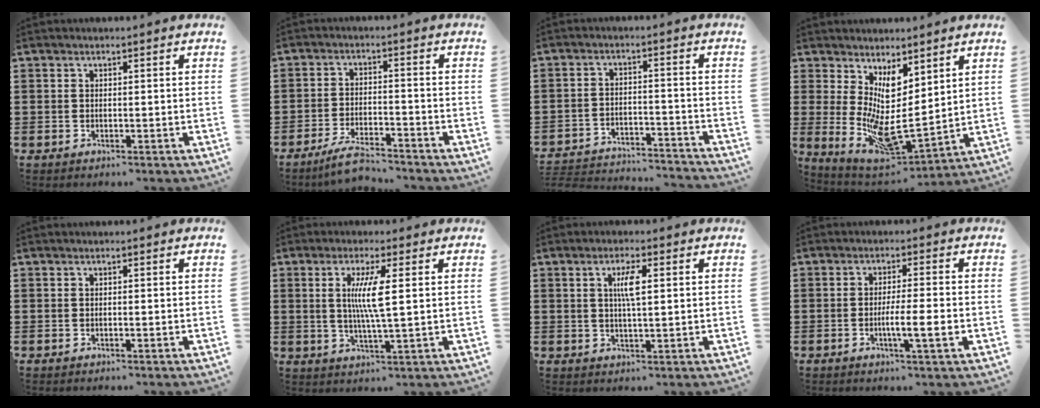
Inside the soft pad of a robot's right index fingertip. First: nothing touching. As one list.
[{"total": 4.7, "force": [-4.4, 0.4, 1.7], "torque": [-0.034, 0.002, -0.086]}, {"total": 4.0, "force": [-4.0, 0.2, 0.6], "torque": [-0.023, -0.002, -0.086]}, {"total": 7.9, "force": [1.9, 3.2, 7.0], "torque": [-0.133, -0.039, 0.039]}, {"total": 0.0}, {"total": 6.6, "force": [1.2, 0.3, 6.5], "torque": [-0.139, -0.011, 0.010]}, {"total": 3.8, "force": [0.8, 0.8, 3.6], "torque": [-0.073, 0.005, 0.011]}, {"total": 5.4, "force": [-1.6, 0.2, 5.2], "torque": [-0.087, -0.009, -0.027]}]